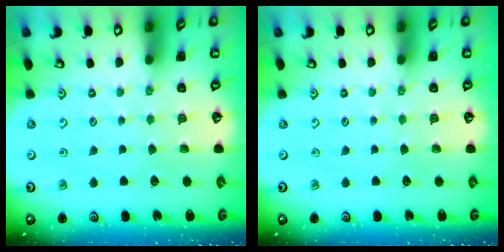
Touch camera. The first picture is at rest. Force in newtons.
{"total": 0.0}